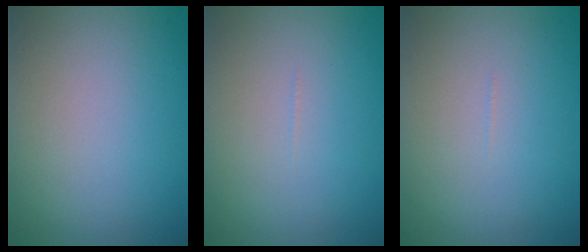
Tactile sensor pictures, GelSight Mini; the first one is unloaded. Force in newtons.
{"total": 0.0}
{"total": 0.0}